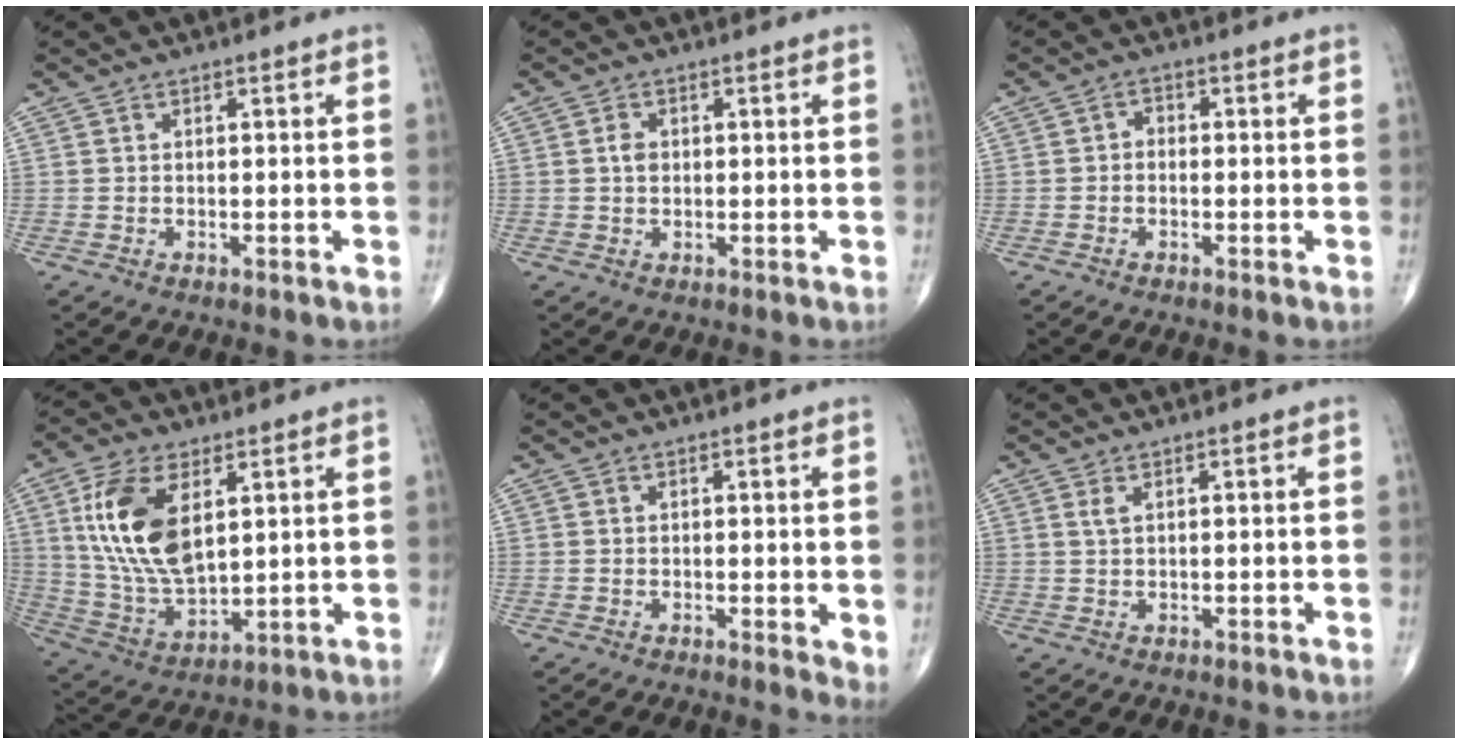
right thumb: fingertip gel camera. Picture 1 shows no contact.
{"total": 2.2, "force": [0.2, 1.7, 1.4], "torque": [-0.019, 0.002, 0.003]}
{"total": 1.7, "force": [-0.4, 1.3, 1.0], "torque": [-0.002, 0.007, -0.015]}
{"total": 16.1, "force": [4.9, 8.2, 12.9], "torque": [-0.250, -0.020, 0.104]}
{"total": 2.6, "force": [0.4, 1.0, 2.4], "torque": [-0.035, -0.011, 0.004]}
{"total": 1.1, "force": [0.6, 0.3, 0.9], "torque": [-0.020, 0.005, 0.013]}